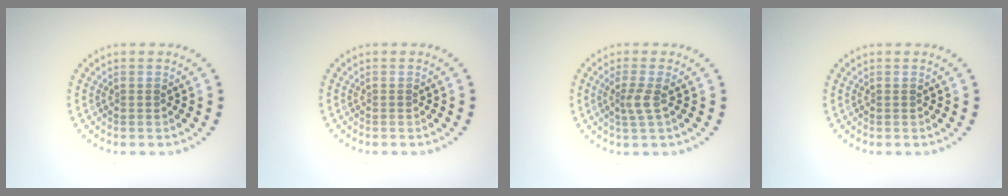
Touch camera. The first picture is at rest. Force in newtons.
{"total": 0.0}
{"total": 1.9, "press": 1.4, "slide": 1.3}
{"total": 0.0}